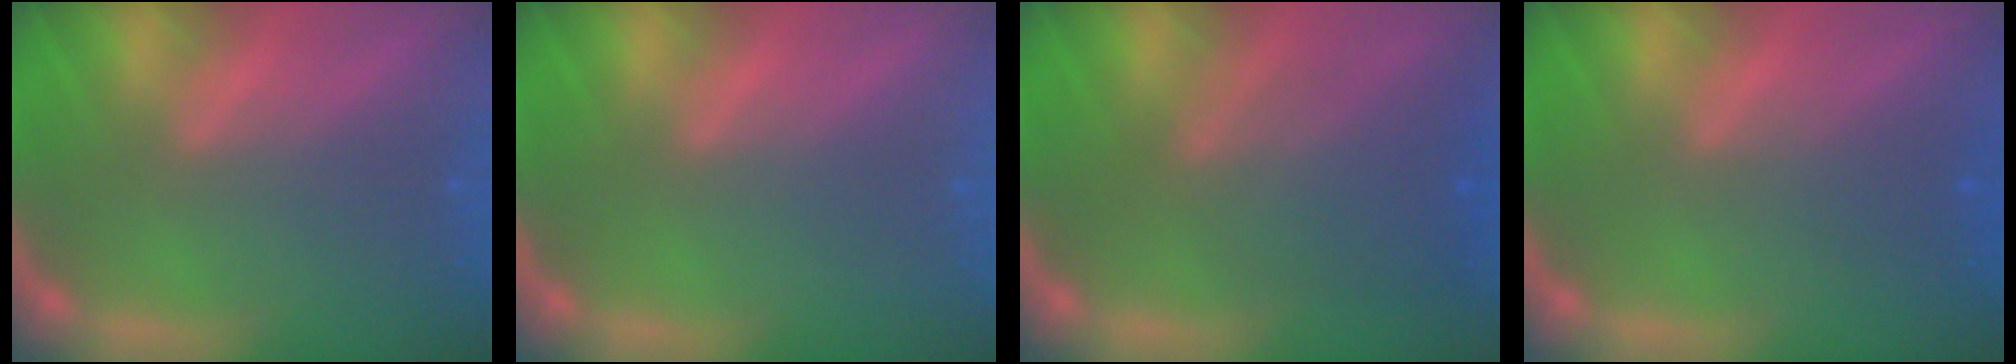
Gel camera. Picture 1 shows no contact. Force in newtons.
{"total": 0.0}
{"total": 5.5}
{"total": 1.9}